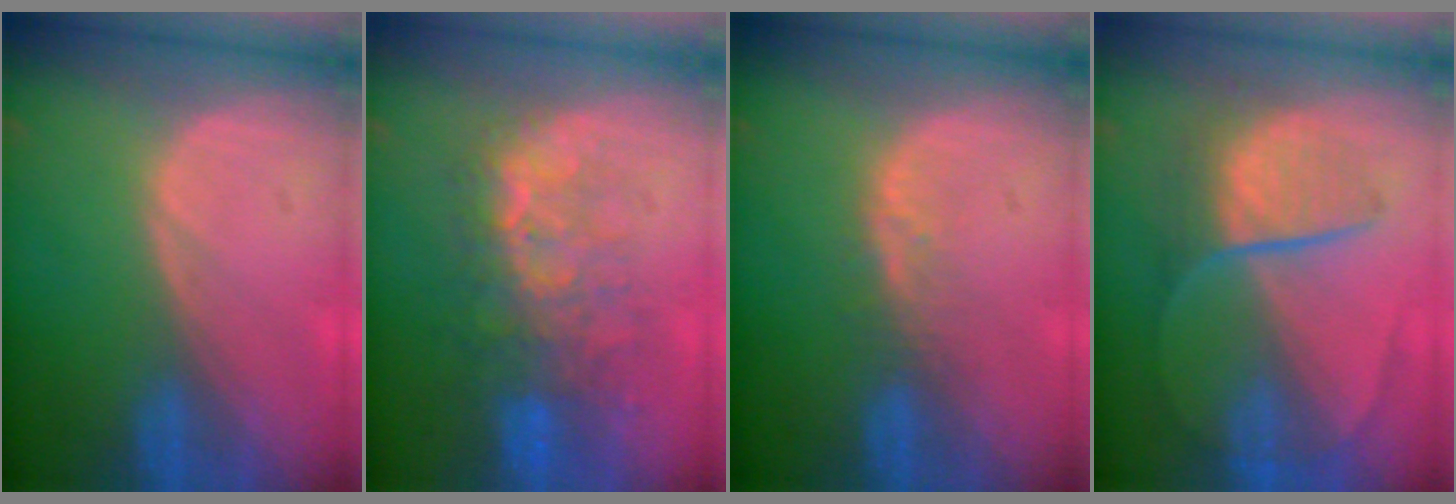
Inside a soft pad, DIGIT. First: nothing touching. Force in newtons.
{"total": 9.1, "press": 8.5, "slide": 3.1}
{"total": 2.5, "press": 2.4, "slide": 0.2}
{"total": 8.5, "press": 7.4, "slide": 4.1}